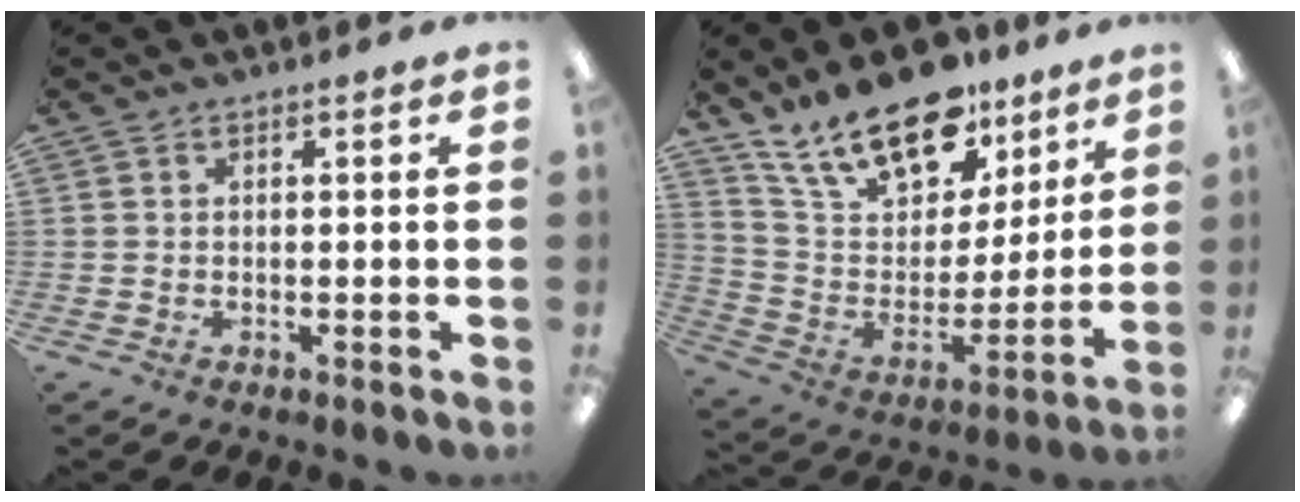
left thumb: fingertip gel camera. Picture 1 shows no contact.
{"total": 21.1, "force": [15.5, 10.2, 10.0], "torque": [-0.188, -0.086, 0.280]}